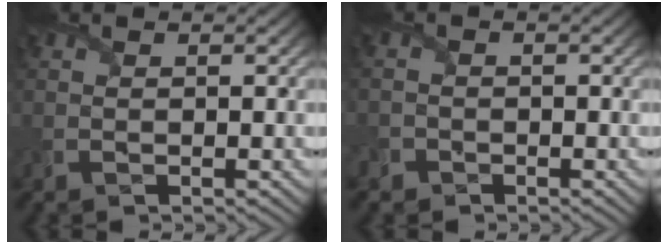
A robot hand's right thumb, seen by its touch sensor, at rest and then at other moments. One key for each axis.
{"total": 2.7, "fx": -1.2, "fy": 2.4, "fz": 0.3, "tx": -0.010, "ty": -0.006, "tz": -0.037}